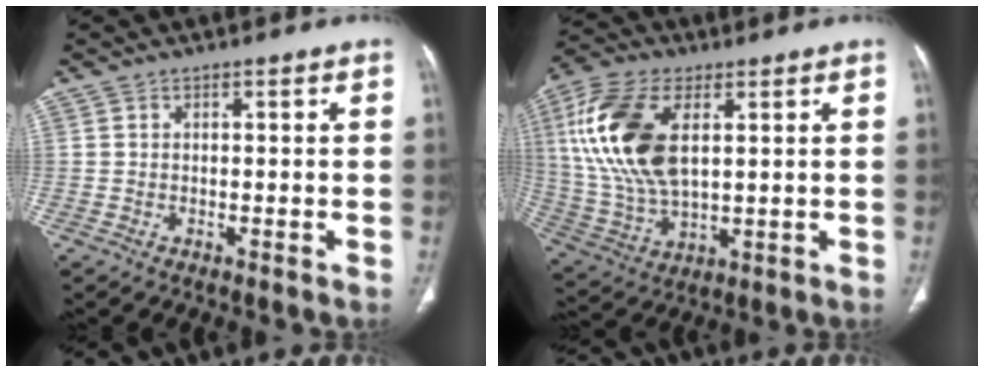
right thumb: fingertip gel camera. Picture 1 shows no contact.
{"total": 18.2, "force": [4.6, 9.5, 14.8], "torque": [-0.313, -0.003, 0.091]}